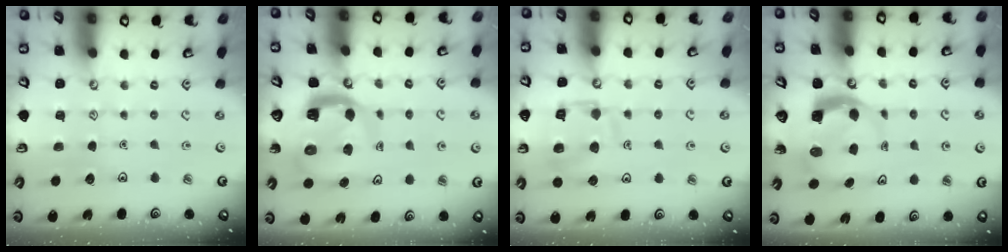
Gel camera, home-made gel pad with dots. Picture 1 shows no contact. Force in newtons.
{"total": 9.0, "press": 9.0, "slide": 1.2}
{"total": 13.0, "press": 13.0, "slide": 1.3}
{"total": 5.1, "press": 5.1, "slide": 0.7}